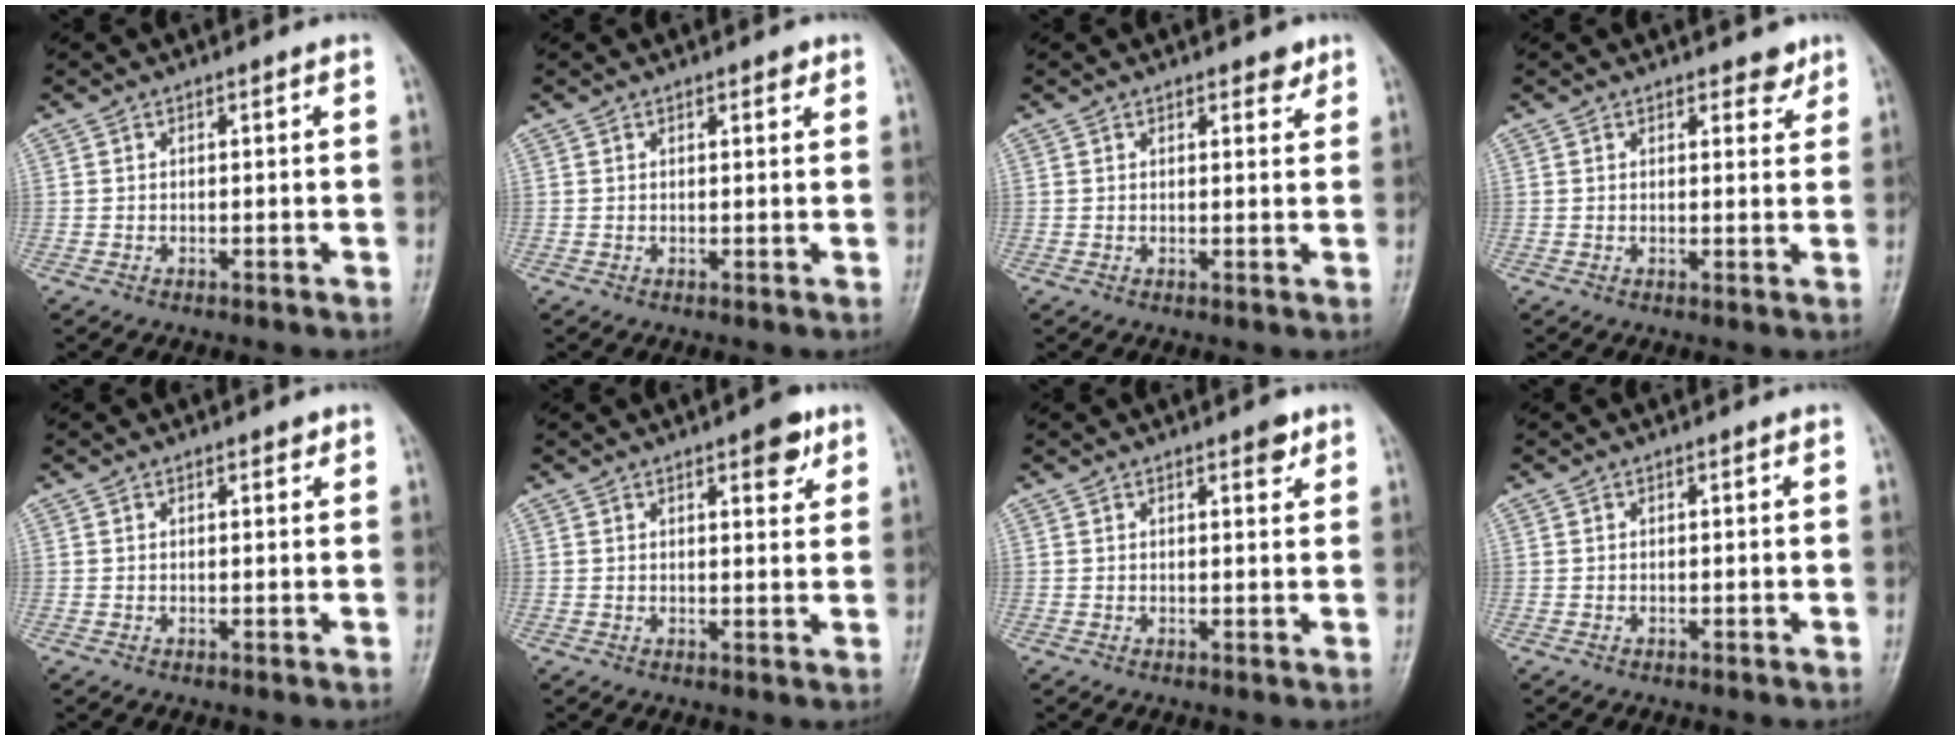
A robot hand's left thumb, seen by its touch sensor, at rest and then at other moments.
{"total": 1.5, "force": [0.9, 0.6, 0.9], "torque": [-0.005, -0.003, 0.010]}
{"total": 2.3, "force": [1.7, 1.1, 1.0], "torque": [0.001, -0.010, 0.021]}
{"total": 2.7, "force": [2.0, 1.4, 1.1], "torque": [0.003, -0.012, 0.025]}
{"total": 1.2, "force": [0.8, 0.6, 0.6], "torque": [-0.002, -0.003, 0.008]}
{"total": 4.8, "force": [2.8, 1.8, 3.5], "torque": [-0.032, -0.013, 0.033]}
{"total": 2.5, "force": [1.6, 0.9, 1.6], "torque": [-0.015, -0.008, 0.020]}
{"total": 0.0}